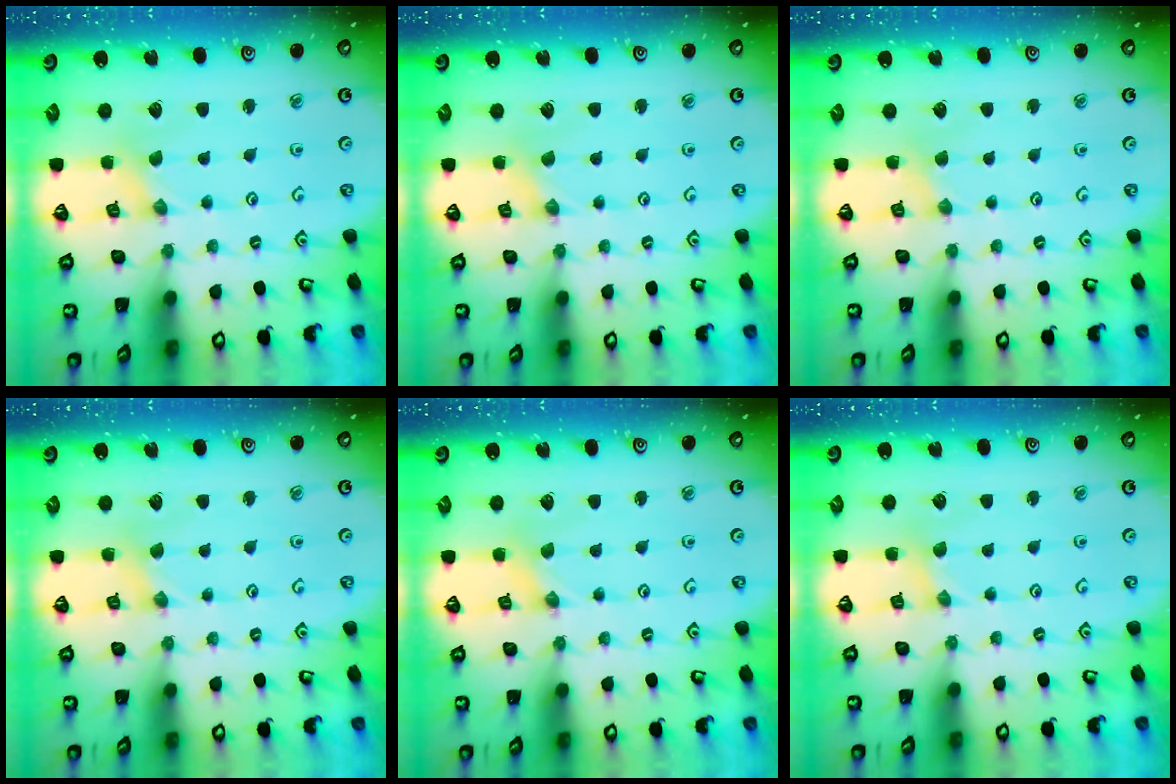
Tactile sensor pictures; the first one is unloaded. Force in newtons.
{"total": 0.0}
{"total": 1.9, "press": 1.8, "slide": 0.3}
{"total": 2.5, "press": 2.5, "slide": 0.4}
{"total": 0.0}
{"total": 1.6, "press": 1.6, "slide": 0.3}